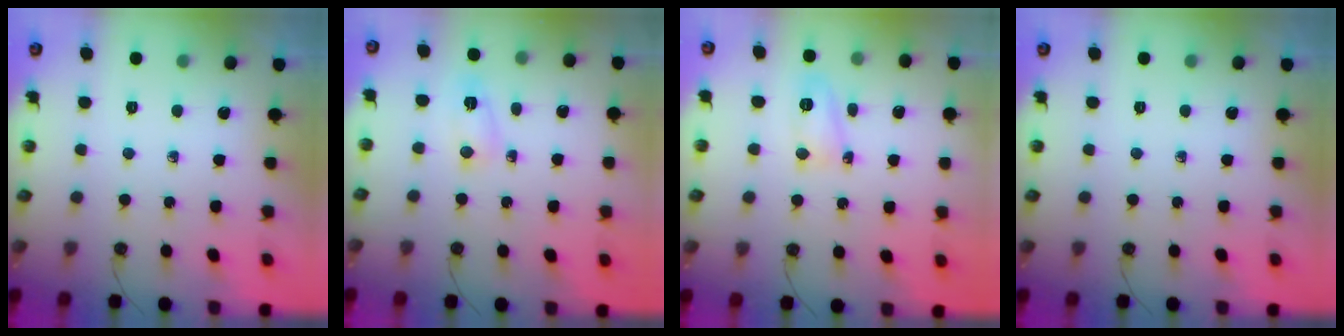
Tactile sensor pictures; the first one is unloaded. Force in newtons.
{"total": 3.0, "press": 2.9, "slide": 0.6}
{"total": 6.9, "press": 6.2, "slide": 3.1}
{"total": 0.0}